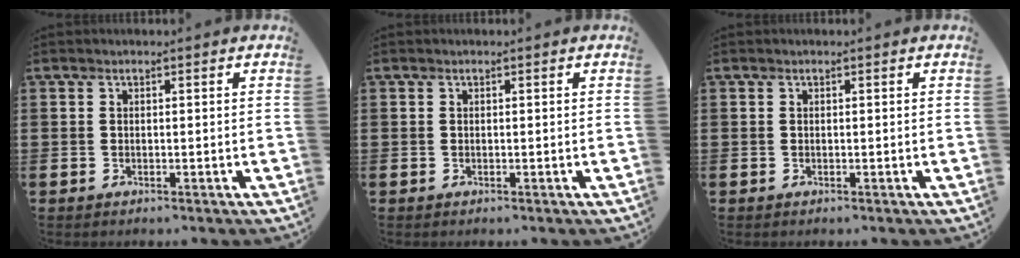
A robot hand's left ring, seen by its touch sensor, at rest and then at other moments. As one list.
[{"total": 0.0}, {"total": 0.0}]